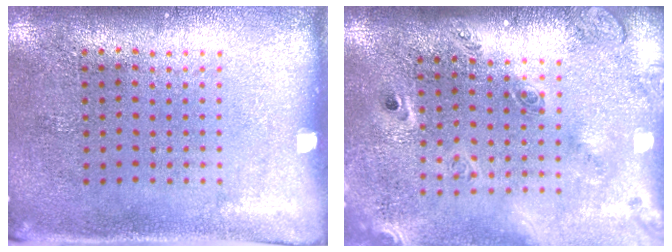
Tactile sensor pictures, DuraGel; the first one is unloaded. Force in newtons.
{"total": 2.6, "press": 1.9, "slide": 1.8}